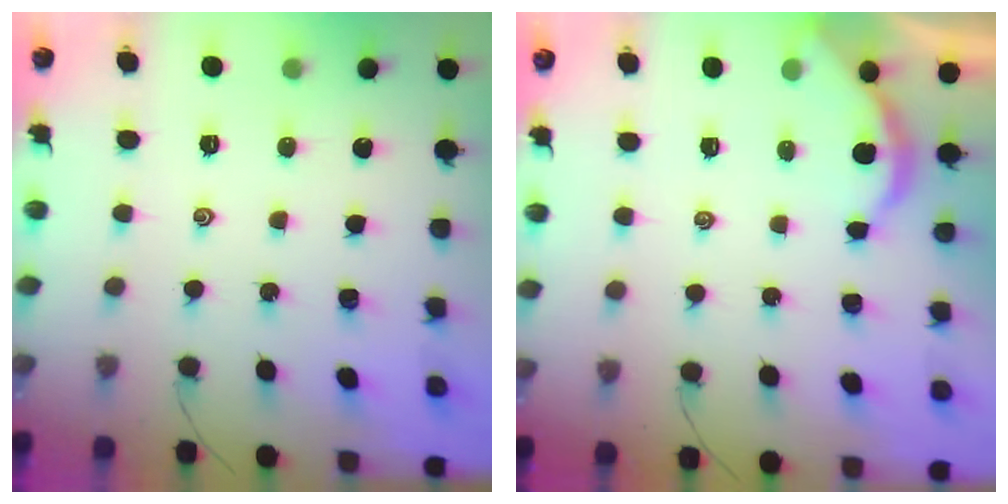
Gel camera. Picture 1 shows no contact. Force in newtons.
{"total": 2.3, "press": 2.3, "slide": 0.2}